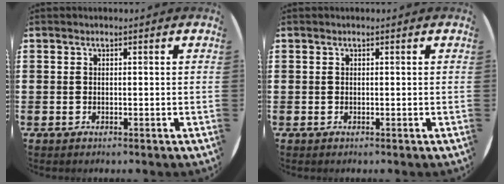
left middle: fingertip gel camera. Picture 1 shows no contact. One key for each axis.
{"total": 0.0}